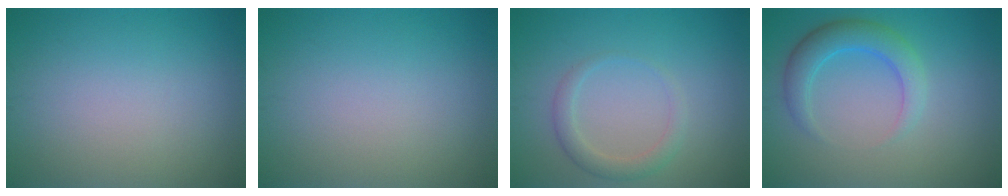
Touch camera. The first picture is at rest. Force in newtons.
{"total": 0.0}
{"total": 2.0, "press": 2.0, "slide": 0.2}
{"total": 3.6, "press": 3.6, "slide": 0.2}